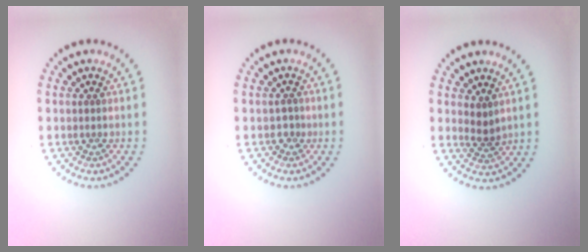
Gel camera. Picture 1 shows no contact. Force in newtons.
{"total": 0.9, "press": 0.8, "slide": 0.5}
{"total": 1.6, "press": 1.3, "slide": 0.9}